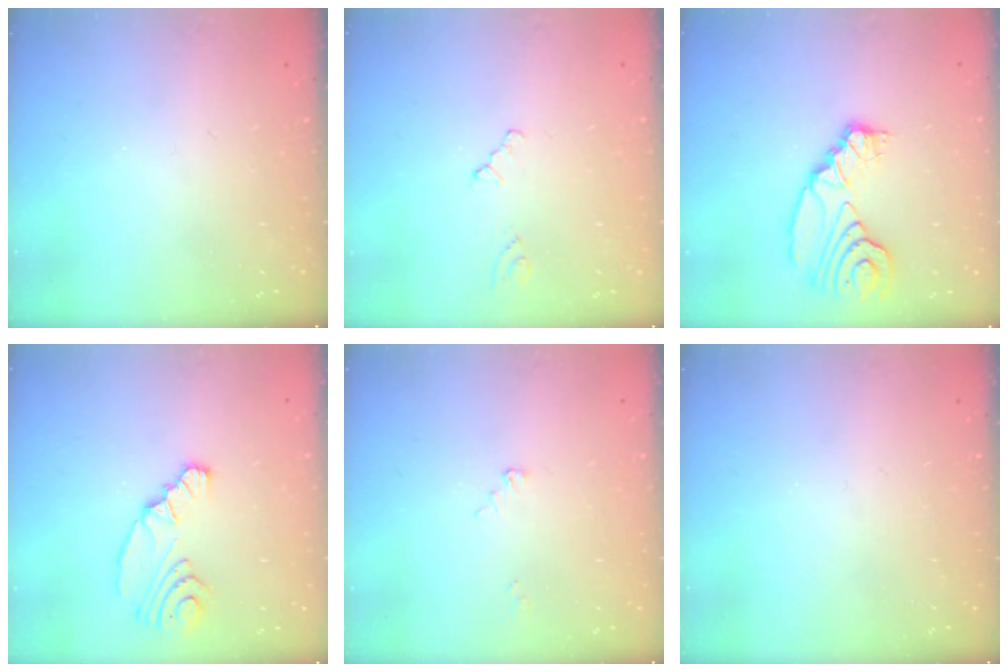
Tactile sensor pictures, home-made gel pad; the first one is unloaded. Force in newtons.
{"total": 0.9, "press": 0.9, "slide": 0.2}
{"total": 10.5, "press": 10.5, "slide": 0.6}
{"total": 10.0, "press": 9.1, "slide": 4.2}
{"total": 2.4, "press": 2.4, "slide": 0.3}
{"total": 0.0}